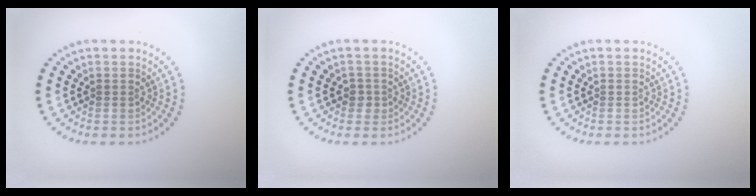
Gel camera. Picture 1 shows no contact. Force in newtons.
{"total": 1.2, "press": 1.0, "slide": 0.8}
{"total": 0.0}